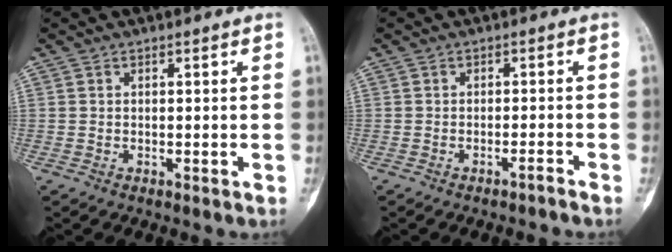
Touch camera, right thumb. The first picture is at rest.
{"total": 1.5, "force": [-1.3, -0.2, 0.6], "torque": [-0.020, 0.018, -0.018]}